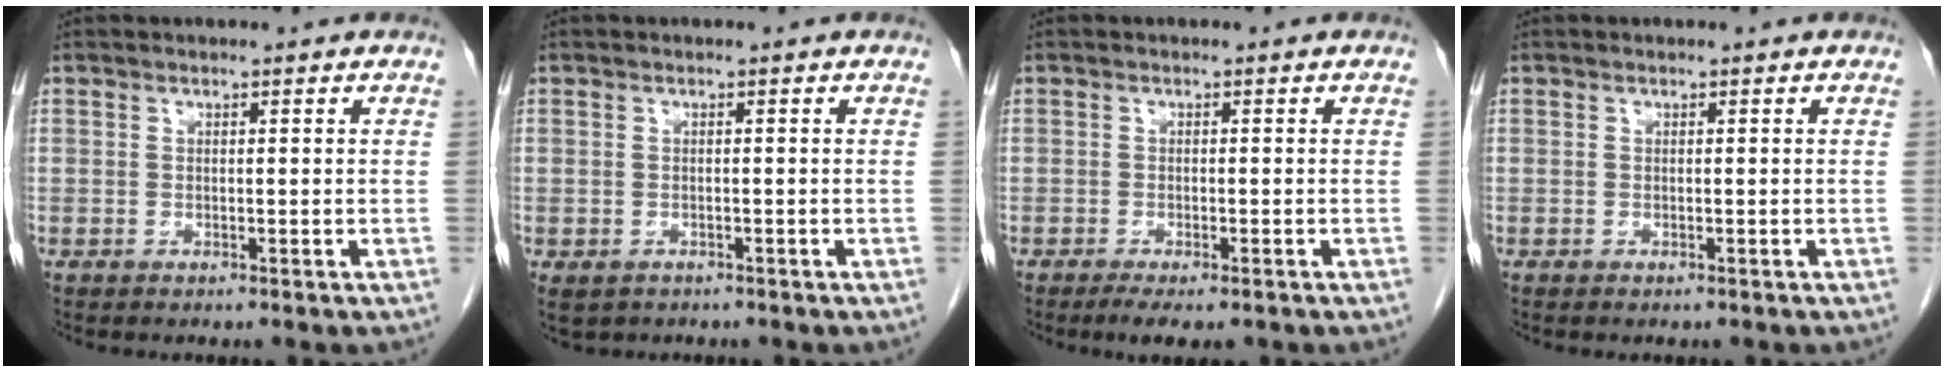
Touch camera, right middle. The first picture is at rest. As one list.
[{"total": 2.8, "force": [-1.8, 1.9, 0.9], "torque": [-0.019, -0.003, -0.022]}, {"total": 4.1, "force": [-2.9, 1.0, 2.6], "torque": [-0.039, -0.010, -0.041]}, {"total": 0.0}]